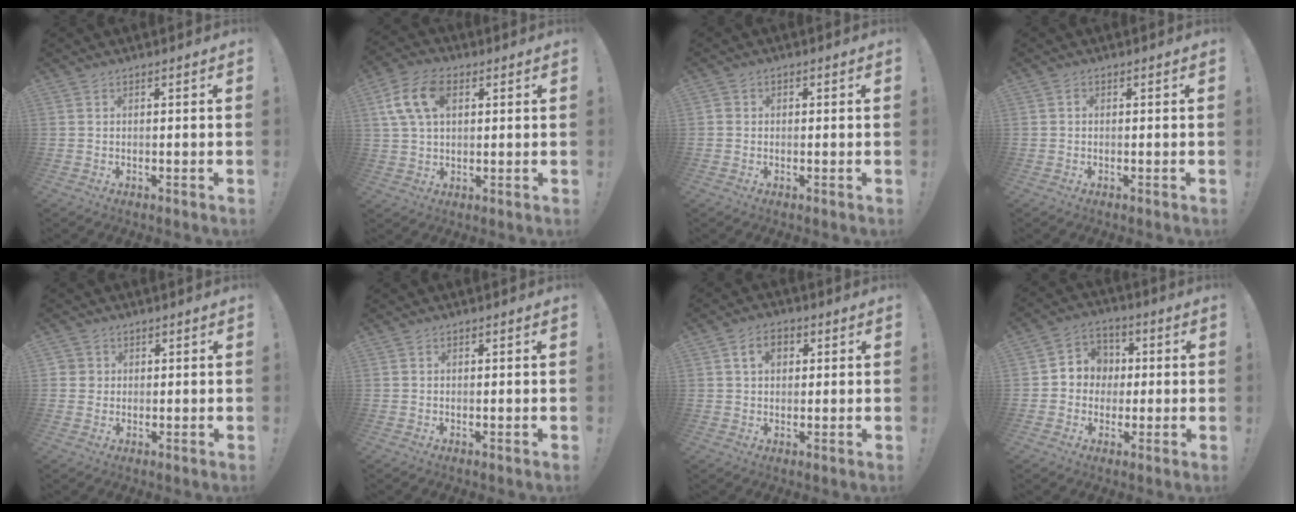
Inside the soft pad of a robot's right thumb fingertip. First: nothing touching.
{"total": 12.5, "force": [4.1, 8.0, 8.7], "torque": [-0.164, 0.005, 0.079]}
{"total": 1.4, "force": [-0.6, 1.2, 0.5], "torque": [-0.014, 0.009, -0.010]}
{"total": 0.7, "force": [-0.4, 0.5, 0.2], "torque": [-0.006, 0.002, -0.007]}
{"total": 3.0, "force": [0.5, 2.9, 0.4], "torque": [-0.002, -0.001, 0.008]}
{"total": 0.0}
{"total": 6.0, "force": [1.8, 4.2, 3.8], "torque": [-0.057, 0.007, 0.032]}
{"total": 8.1, "force": [-0.8, 7.8, 2.0], "torque": [-0.022, 0.014, -0.008]}